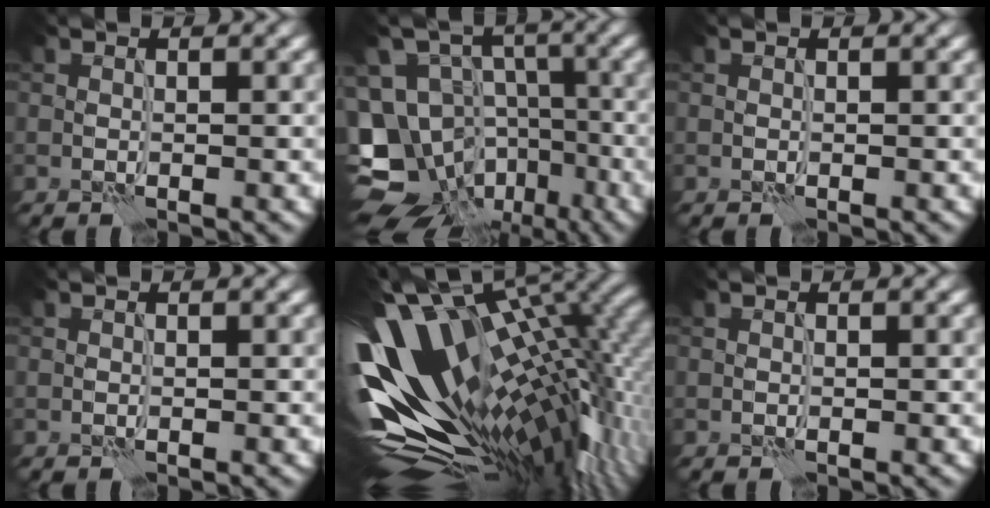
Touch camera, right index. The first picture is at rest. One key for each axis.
{"total": 11.4, "fx": -6.1, "fy": 8.7, "fz": 4.1, "tx": -0.072, "ty": 0.008, "tz": -0.091}
{"total": 0.0}
{"total": 0.0}
{"total": 17.8, "fx": 2.8, "fy": 7.4, "fz": 16.0, "tx": -0.297, "ty": -0.024, "tz": 0.073}
{"total": 0.0}